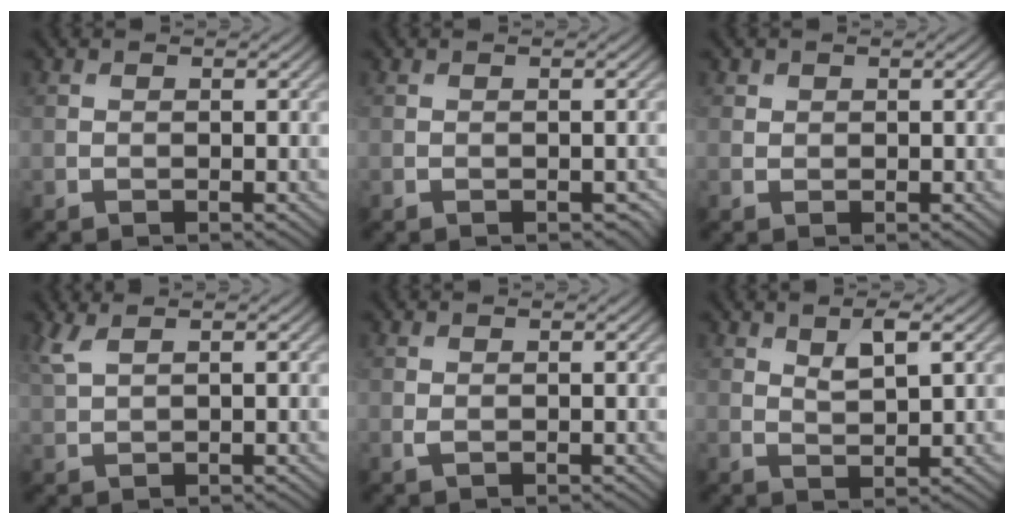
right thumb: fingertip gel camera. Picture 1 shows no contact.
{"total": 0.6, "force": [-0.2, 0.4, 0.3], "torque": [-0.005, -0.007, -0.001]}
{"total": 1.0, "force": [0.5, 0.9, 0.2], "torque": [0.000, -0.002, 0.009]}
{"total": 2.7, "force": [1.6, 0.6, 2.0], "torque": [-0.057, 0.009, 0.040]}
{"total": 0.5, "force": [0.1, 0.2, 0.5], "torque": [-0.014, 0.000, 0.002]}
{"total": 3.4, "force": [1.9, 1.0, 2.6], "torque": [-0.052, -0.003, 0.036]}